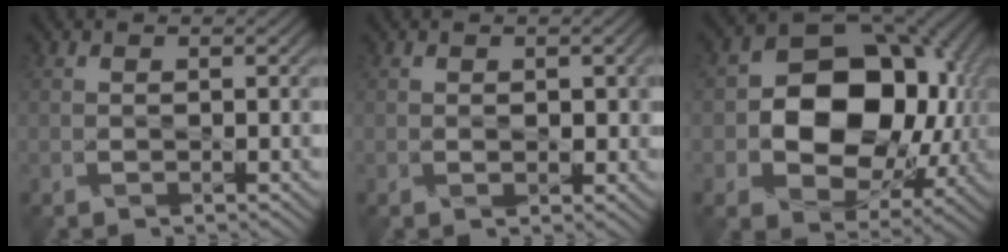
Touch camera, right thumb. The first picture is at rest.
{"total": 1.9, "force": [0.1, 1.2, 1.4], "torque": [-0.027, -0.005, 0.006]}
{"total": 15.4, "force": [-0.4, 11.3, 10.5], "torque": [-0.152, -0.011, -0.010]}